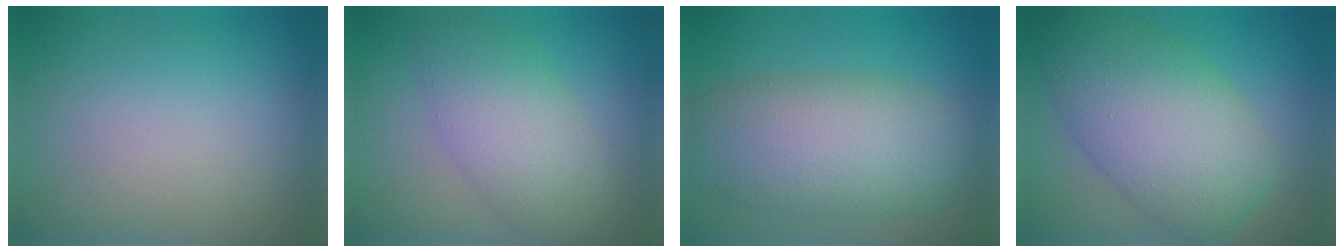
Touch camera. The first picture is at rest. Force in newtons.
{"total": 5.6, "press": 5.6, "slide": 0.2}
{"total": 8.3, "press": 8.3, "slide": 0.3}
{"total": 9.3, "press": 9.3, "slide": 0.6}